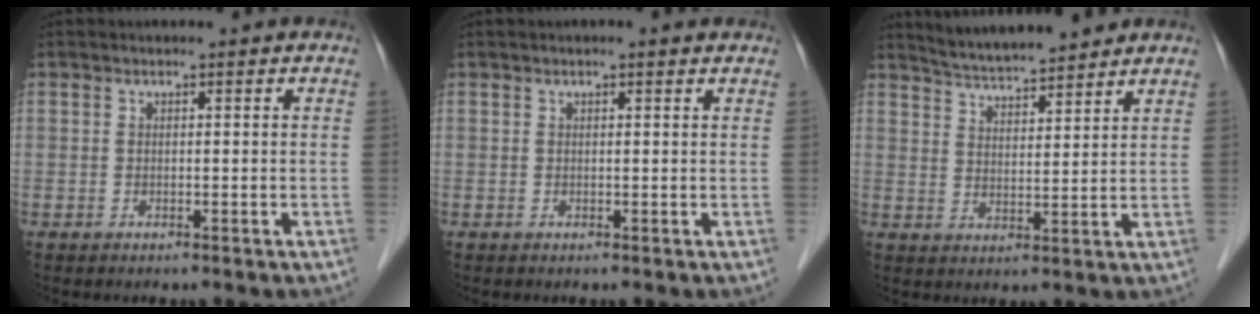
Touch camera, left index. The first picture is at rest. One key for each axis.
{"total": 1.6, "fx": 1.2, "fy": 0.2, "fz": 1.0, "tx": -0.013, "ty": 0.013, "tz": 0.014}
{"total": 9.0, "fx": 8.5, "fy": 0.8, "fz": 3.0, "tx": -0.057, "ty": 0.018, "tz": 0.141}